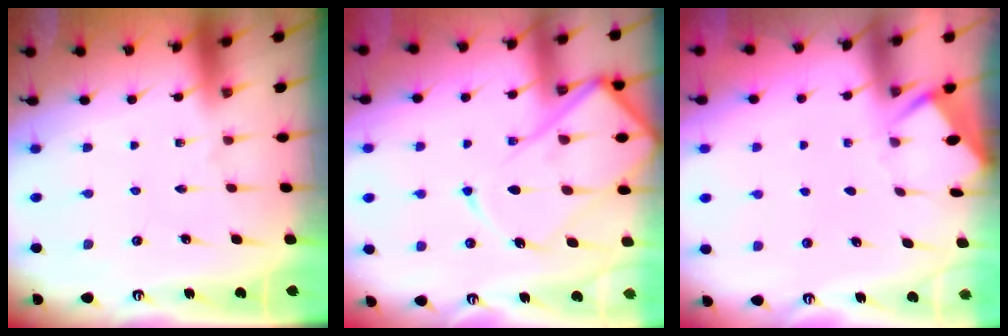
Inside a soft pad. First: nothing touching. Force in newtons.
{"total": 15.4, "press": 15.3, "slide": 1.5}
{"total": 2.9, "press": 2.9, "slide": 0.3}